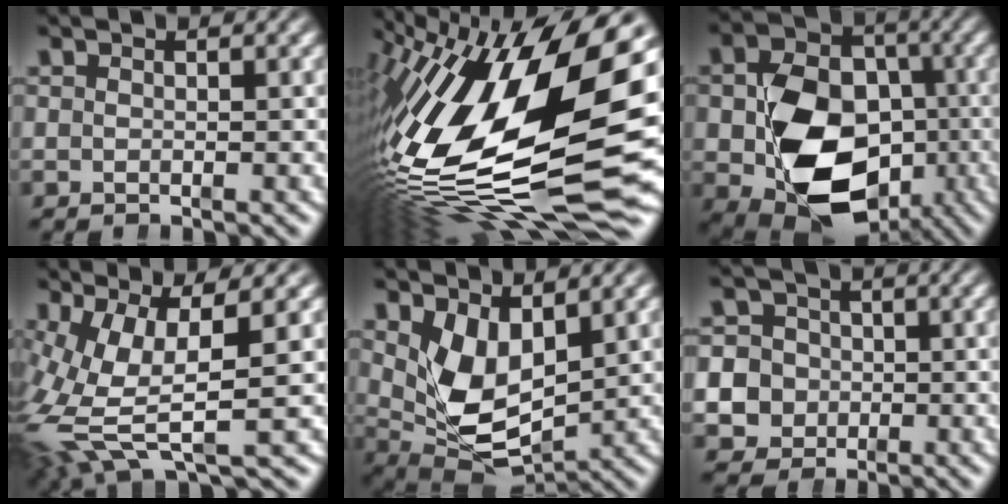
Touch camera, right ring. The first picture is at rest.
{"total": 17.1, "force": [-2.3, 6.8, 15.5], "torque": [-0.246, -0.009, -0.018]}
{"total": 12.9, "force": [-4.1, 9.0, 8.3], "torque": [-0.171, -0.060, -0.043]}
{"total": 9.5, "force": [-0.8, 6.0, 7.2], "torque": [-0.166, -0.038, 0.002]}
{"total": 8.5, "force": [0.2, 5.8, 6.2], "torque": [-0.131, -0.040, 0.020]}
{"total": 10.7, "force": [-2.0, 10.0, 3.3], "torque": [-0.098, -0.044, -0.033]}